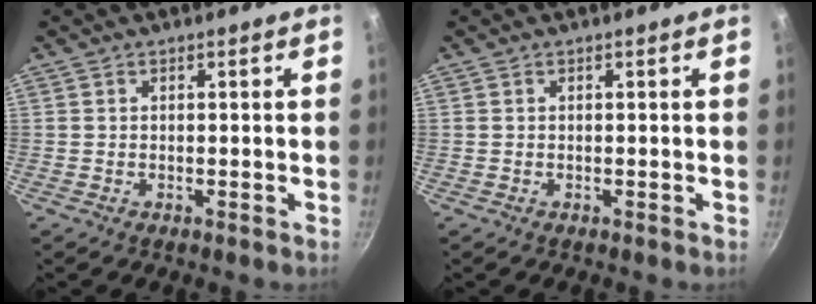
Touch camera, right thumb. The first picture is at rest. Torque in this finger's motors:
{"motor_torque": [-0.02, 0.90, 0.18, 0.10, 0.02]}